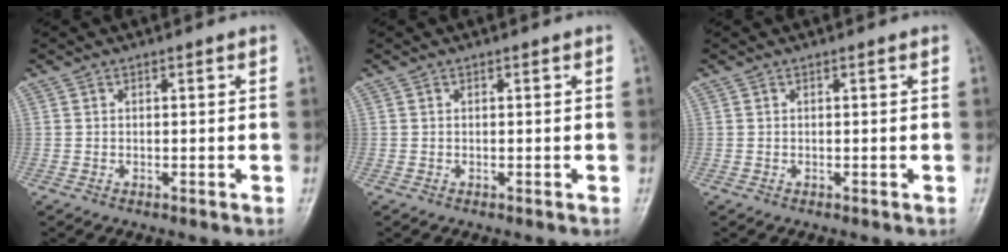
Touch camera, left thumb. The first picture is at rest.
{"total": 0.0}
{"total": 0.0}